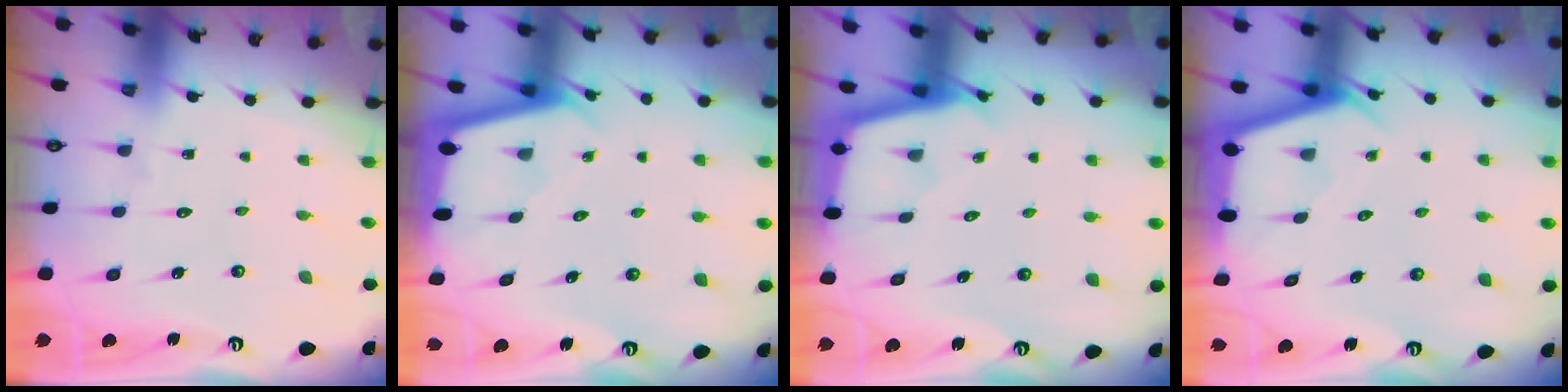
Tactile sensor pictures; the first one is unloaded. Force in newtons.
{"total": 2.3, "press": 2.3, "slide": 0.1}
{"total": 2.4, "press": 2.4, "slide": 0.2}
{"total": 2.9, "press": 2.9, "slide": 0.3}